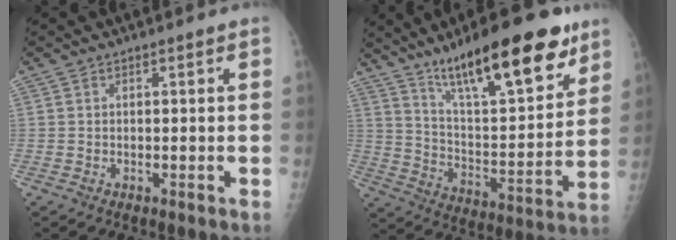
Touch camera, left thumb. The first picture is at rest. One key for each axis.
{"total": 24.1, "fx": 15.8, "fy": 6.7, "fz": 17.0, "tx": -0.236, "ty": -0.061, "tz": 0.261}